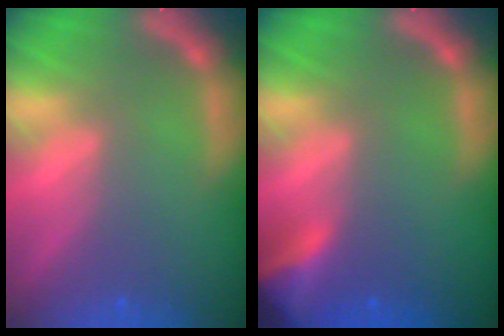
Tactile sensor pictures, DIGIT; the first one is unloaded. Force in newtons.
{"total": 4.9}